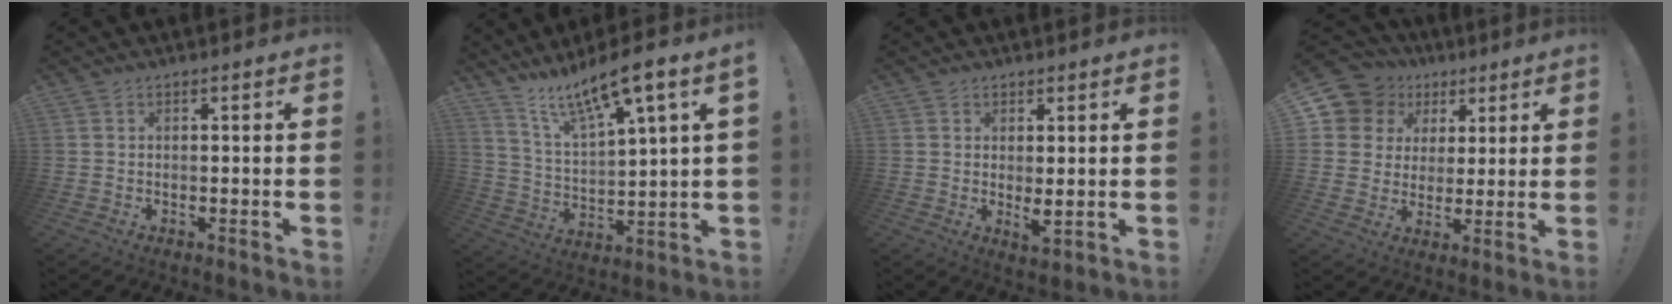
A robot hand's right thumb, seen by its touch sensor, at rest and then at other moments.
{"total": 12.1, "force": [9.8, 1.4, 7.0], "torque": [-0.130, -0.067, 0.162]}
{"total": 3.4, "force": [0.9, 1.3, 3.0], "torque": [-0.035, -0.015, 0.019]}
{"total": 10.7, "force": [5.1, 9.0, 2.6], "torque": [-0.045, -0.034, 0.109]}